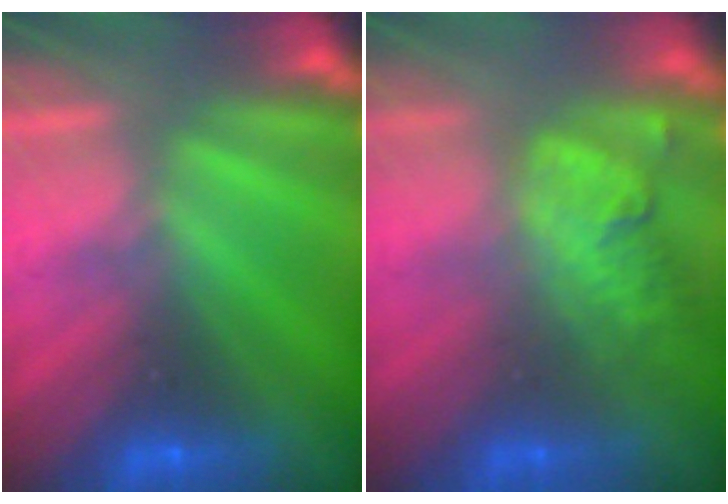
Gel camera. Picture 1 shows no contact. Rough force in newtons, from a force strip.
{"total": 2.8}